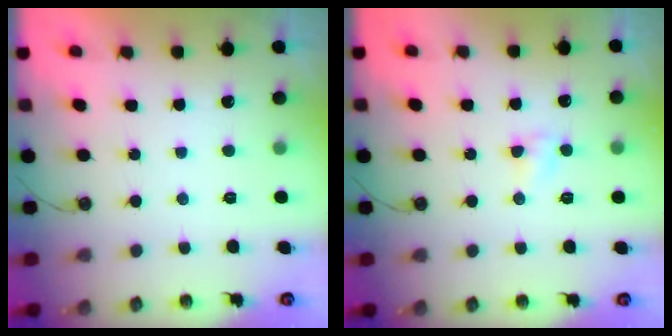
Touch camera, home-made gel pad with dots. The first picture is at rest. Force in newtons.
{"total": 3.0, "press": 3.0, "slide": 0.4}